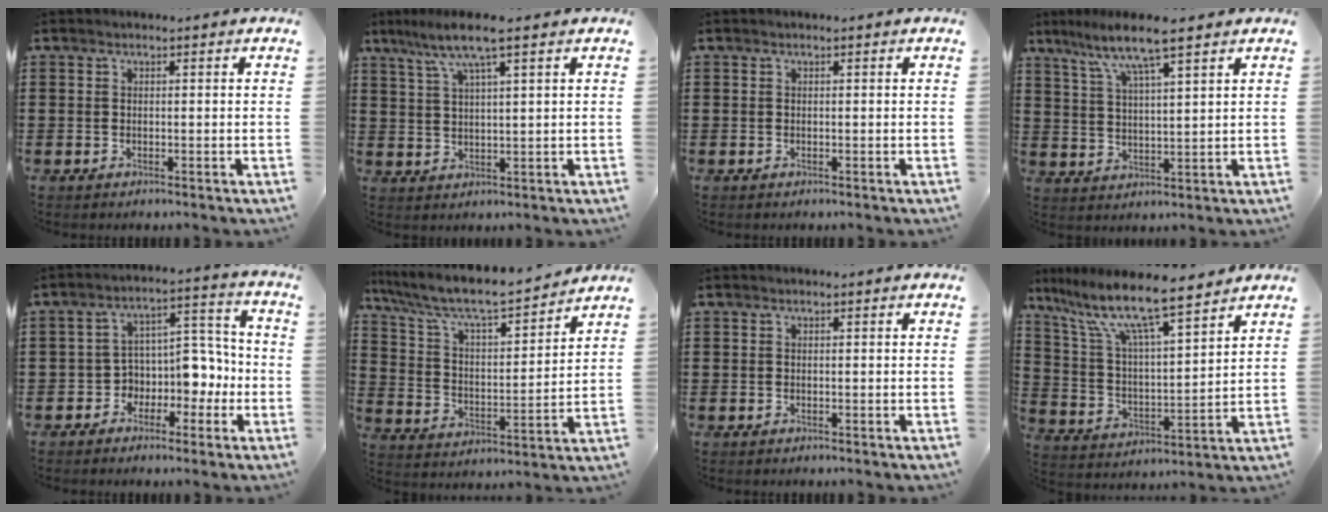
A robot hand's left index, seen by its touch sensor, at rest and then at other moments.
{"total": 6.9, "force": [4.1, 0.6, 5.5], "torque": [-0.116, -0.002, 0.069]}
{"total": 0.0}
{"total": 7.4, "force": [5.4, 0.4, 5.1], "torque": [-0.115, -0.016, 0.091]}
{"total": 6.3, "force": [-1.8, 5.4, 2.8], "torque": [-0.058, 0.003, -0.034]}
{"total": 7.6, "force": [6.5, 1.0, 3.9], "torque": [-0.104, -0.046, 0.104]}
{"total": 0.0}
{"total": 10.7, "force": [8.7, 1.1, 6.1], "torque": [-0.151, -0.048, 0.146]}